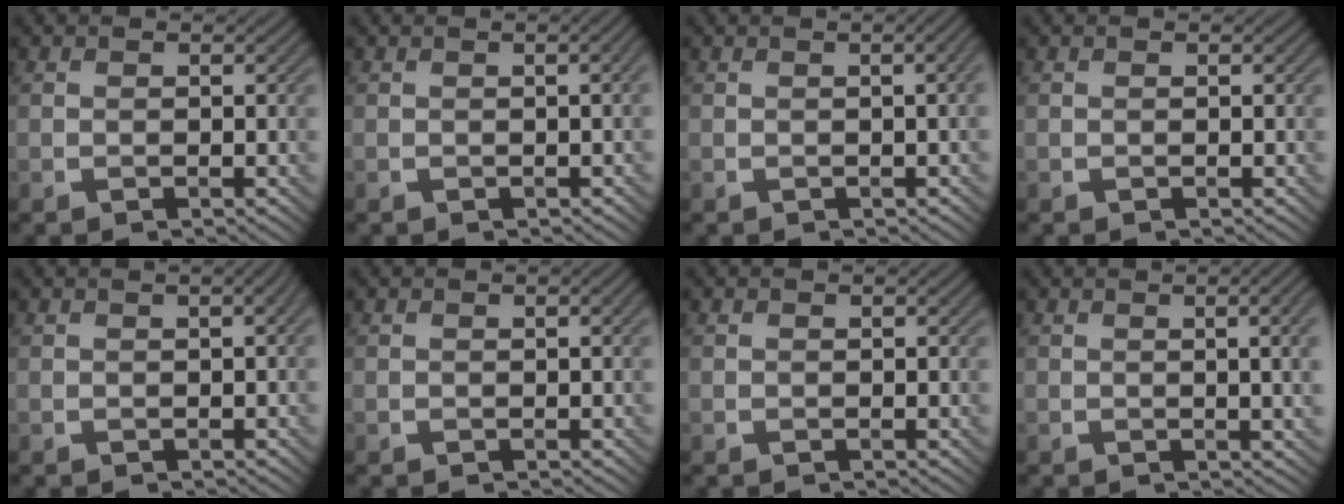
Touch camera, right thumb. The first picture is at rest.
{"total": 1.6, "force": [0.1, 0.2, 1.6], "torque": [-0.020, 0.006, -0.002]}
{"total": 2.1, "force": [0.1, 0.4, 2.1], "torque": [-0.024, 0.008, -0.002]}
{"total": 0.0}
{"total": 1.6, "force": [0.4, 0.3, 1.5], "torque": [-0.020, 0.006, 0.000]}
{"total": 0.8, "force": [0.1, 0.0, 0.8], "torque": [-0.013, 0.005, 0.000]}
{"total": 0.0}
{"total": 5.2, "force": [0.4, 1.2, 5.0], "torque": [-0.064, 0.011, 0.006]}